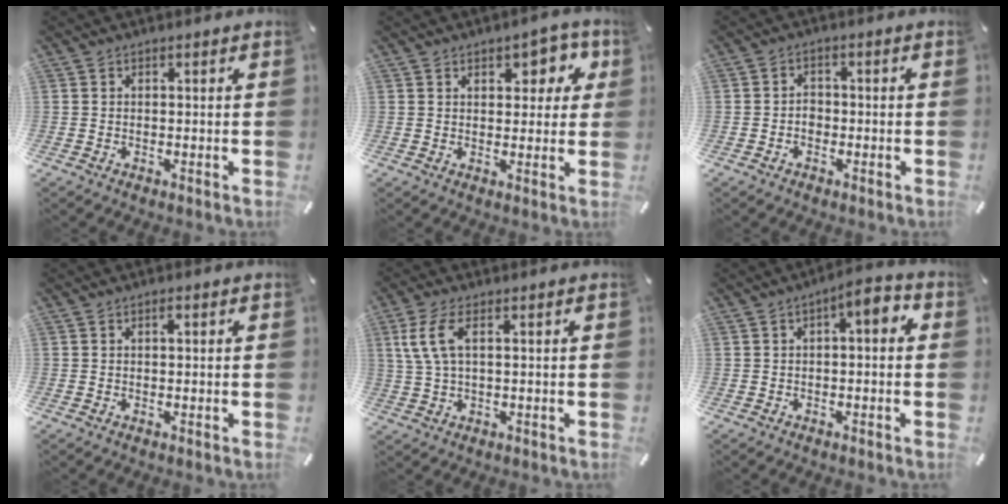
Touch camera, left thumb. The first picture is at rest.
{"total": 6.6, "force": [3.0, 4.1, 4.2], "torque": [-0.035, -0.010, 0.042]}
{"total": 2.4, "force": [-0.9, 1.9, 1.1], "torque": [-0.022, 0.006, -0.019]}
{"total": 0.8, "force": [0.2, 0.3, 0.7], "torque": [-0.015, 0.001, 0.003]}
{"total": 6.3, "force": [1.8, 2.5, 5.6], "torque": [-0.125, -0.001, 0.029]}
{"total": 4.7, "force": [0.2, 1.7, 4.4], "torque": [-0.068, 0.005, -0.004]}